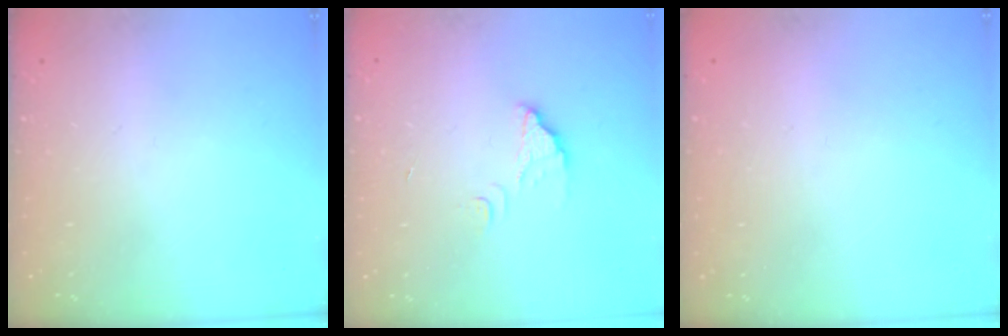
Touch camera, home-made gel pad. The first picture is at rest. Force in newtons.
{"total": 2.9, "press": 2.9, "slide": 0.2}
{"total": 2.2, "press": 2.2, "slide": 0.1}